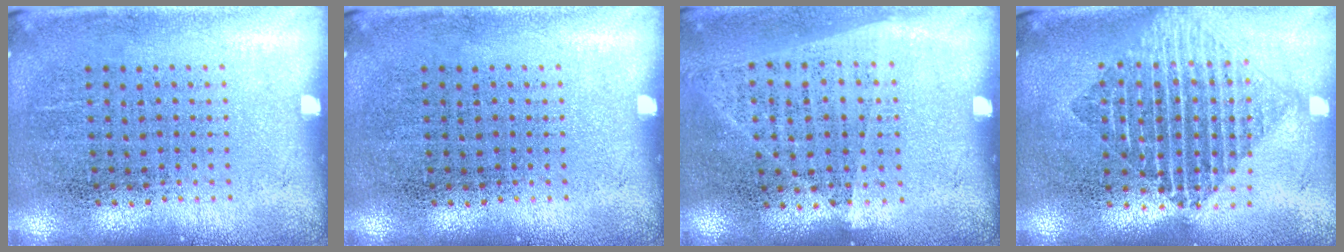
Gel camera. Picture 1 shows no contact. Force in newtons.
{"total": 0.0}
{"total": 1.0, "press": 0.9, "slide": 0.5}
{"total": 1.8, "press": 1.5, "slide": 1.0}